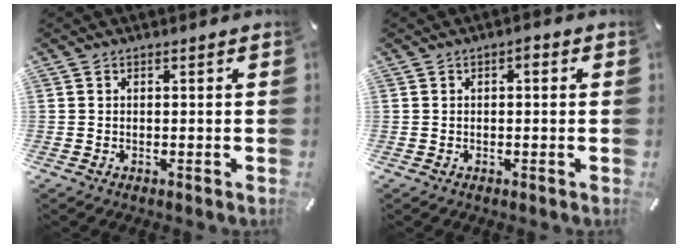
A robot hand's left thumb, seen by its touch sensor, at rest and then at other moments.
{"total": 1.6, "force": [0.1, 0.8, 1.4], "torque": [-0.028, 0.006, 0.000]}